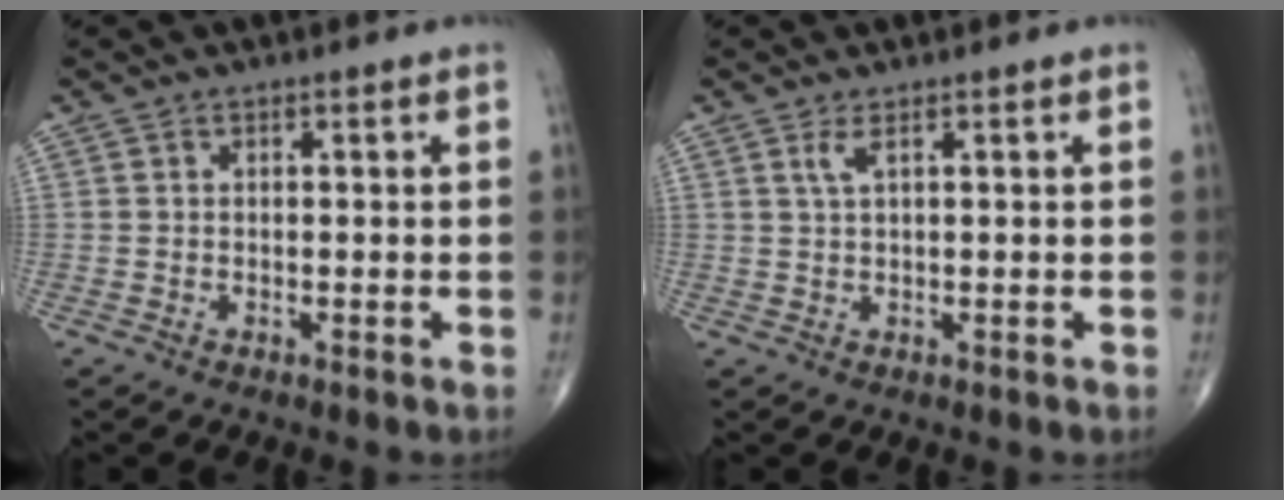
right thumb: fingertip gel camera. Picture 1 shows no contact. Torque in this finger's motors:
{"motor_torque": [0.03, 0.03, 0.03, 0.01, 0.01]}